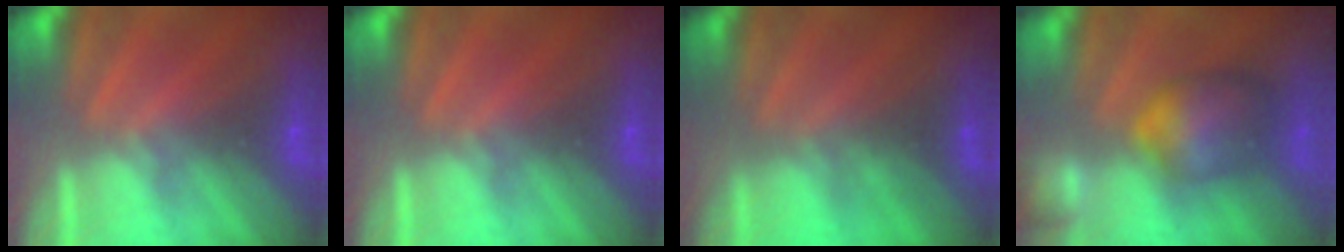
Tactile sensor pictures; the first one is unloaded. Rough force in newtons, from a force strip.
{"total": 0.0}
{"total": 2.2}
{"total": 7.9}